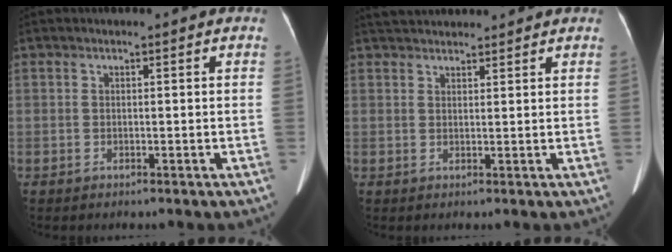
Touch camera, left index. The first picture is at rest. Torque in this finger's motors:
{"motor_torque": [0.89, -1.19, 0.31, 0.01]}